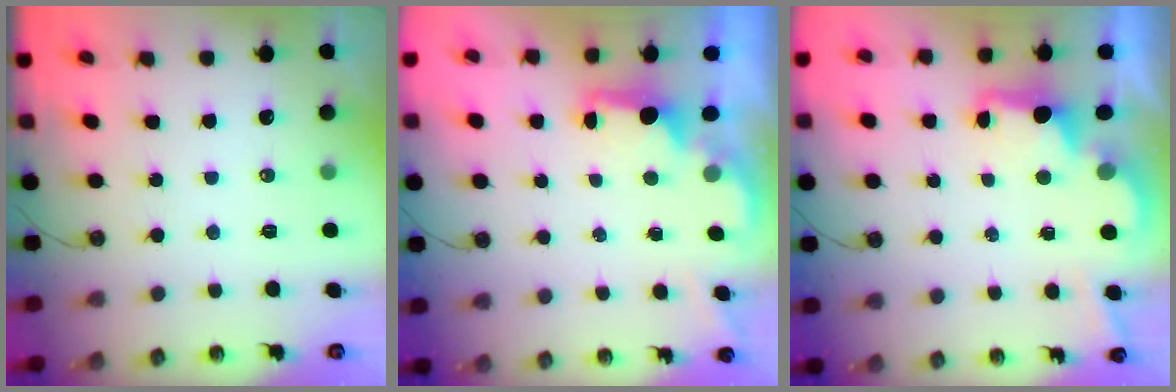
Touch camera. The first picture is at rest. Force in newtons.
{"total": 1.7, "press": 1.6, "slide": 0.6}
{"total": 2.5, "press": 2.4, "slide": 0.8}